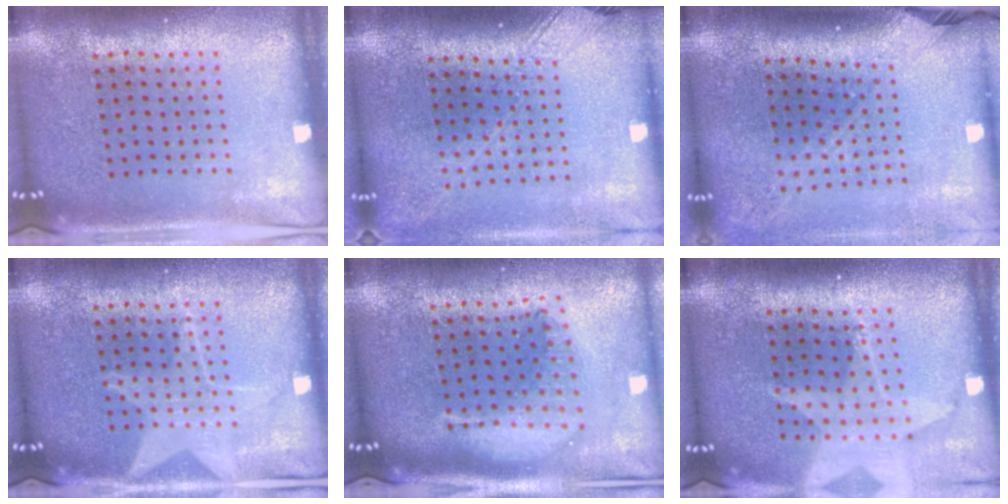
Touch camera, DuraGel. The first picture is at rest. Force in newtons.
{"total": 1.8, "press": 1.4, "slide": 1.0}
{"total": 2.2, "press": 1.6, "slide": 1.5}
{"total": 2.0, "press": 2.0, "slide": 0.4}
{"total": 1.9, "press": 1.6, "slide": 1.2}
{"total": 1.8, "press": 1.5, "slide": 1.0}